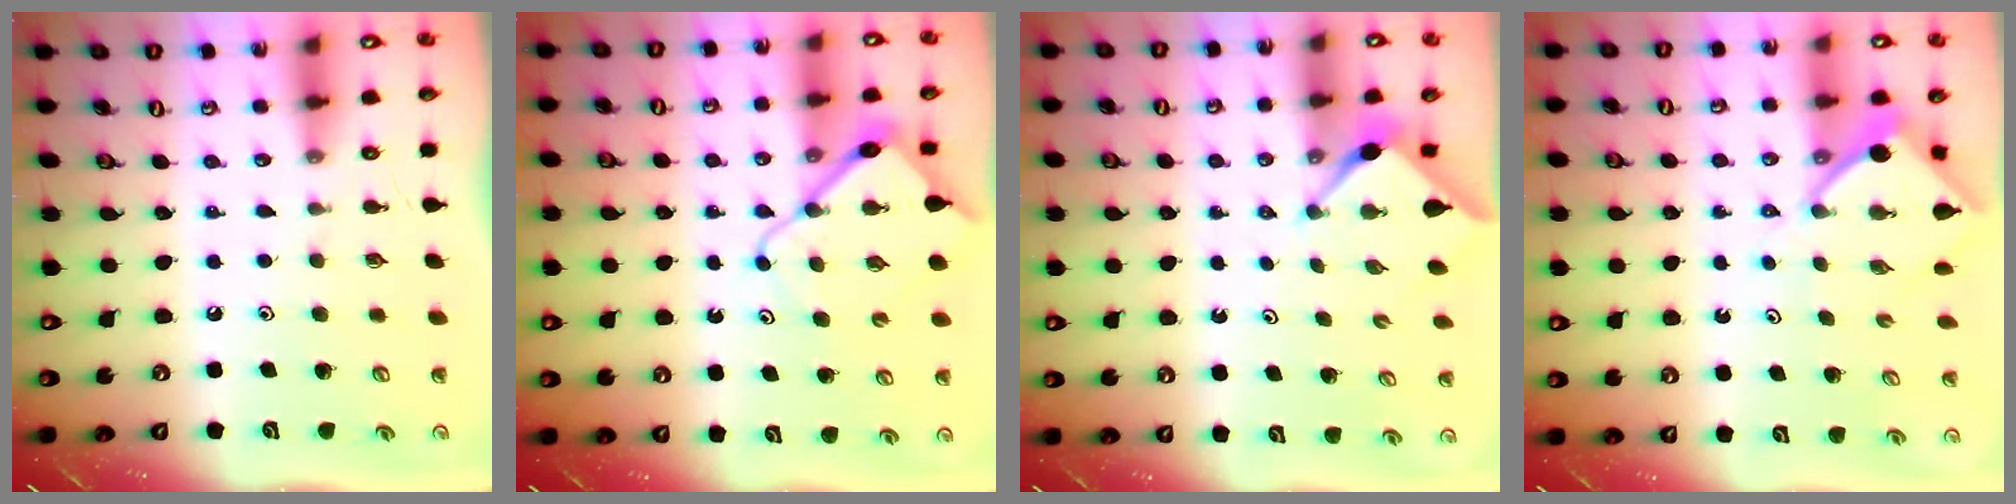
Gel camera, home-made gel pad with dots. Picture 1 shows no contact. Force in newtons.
{"total": 9.9, "press": 9.8, "slide": 0.9}
{"total": 2.9, "press": 2.9, "slide": 0.3}
{"total": 6.1, "press": 6.1, "slide": 0.5}